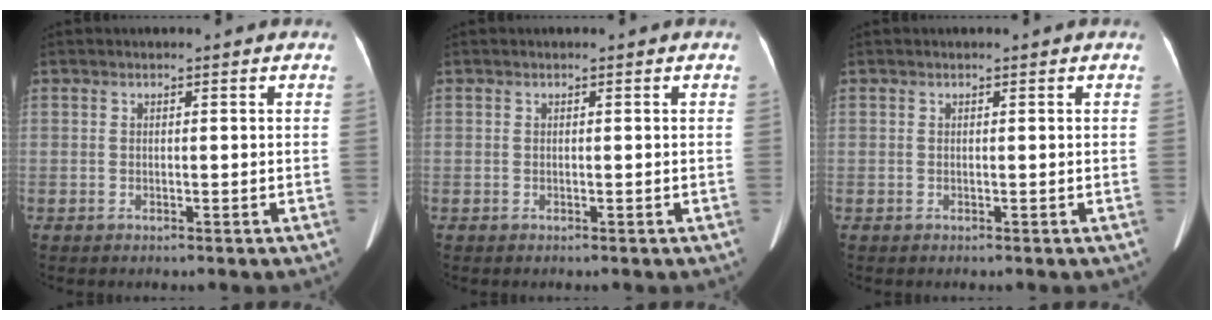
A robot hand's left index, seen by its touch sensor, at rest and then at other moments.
{"total": 0.0}
{"total": 0.0}